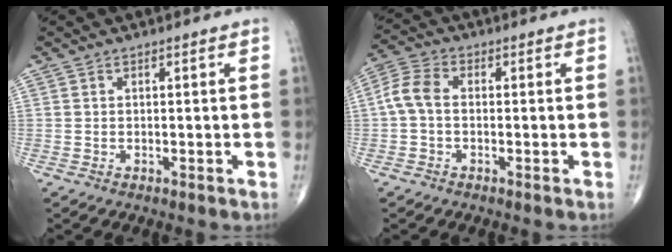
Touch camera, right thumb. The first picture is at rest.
{"total": 5.3, "force": [-0.3, 3.4, 4.1], "torque": [-0.084, 0.014, -0.017]}